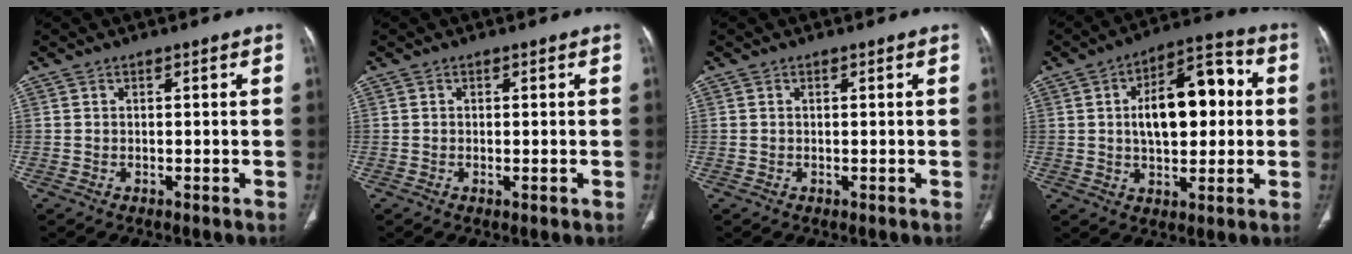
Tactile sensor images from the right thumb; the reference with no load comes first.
{"total": 0.8, "force": [-0.2, 0.2, 0.8], "torque": [-0.016, -0.003, -0.003]}
{"total": 0.0}
{"total": 15.7, "force": [1.8, 8.3, 13.2], "torque": [-0.173, 0.026, 0.026]}